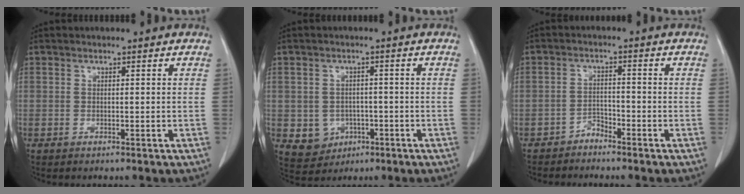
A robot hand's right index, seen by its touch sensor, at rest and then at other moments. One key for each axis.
{"total": 5.2, "fx": -1.4, "fy": 4.8, "fz": 1.4, "tx": -0.020, "ty": 0.005, "tz": -0.009}
{"total": 2.2, "fx": -2.0, "fy": 0.7, "fz": 0.3, "tx": 0.001, "ty": 0.003, "tz": -0.036}